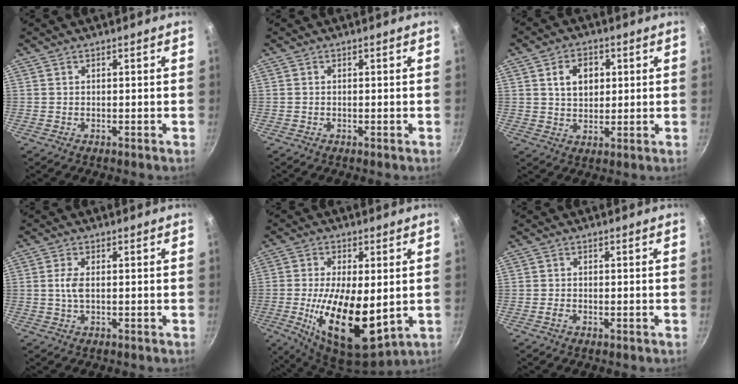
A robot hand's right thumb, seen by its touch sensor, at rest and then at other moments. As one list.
[{"total": 0.0}, {"total": 6.8, "force": [1.8, 4.9, 4.3], "torque": [-0.049, 0.001, 0.030]}, {"total": 2.8, "force": [0.0, 1.1, 2.5], "torque": [-0.059, 0.002, -0.001]}, {"total": 17.9, "force": [-2.0, 8.2, 15.8], "torque": [-0.272, -0.013, -0.026]}, {"total": 1.2, "force": [-0.6, 0.6, 0.9], "torque": [-0.023, 0.004, -0.017]}]